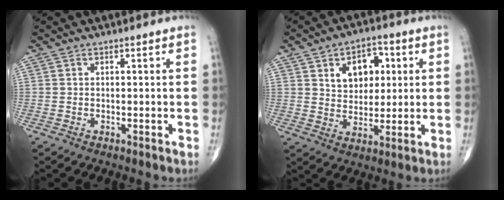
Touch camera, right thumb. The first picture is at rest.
{"total": 9.8, "force": [3.1, 6.9, 6.2], "torque": [-0.051, -0.007, 0.050]}